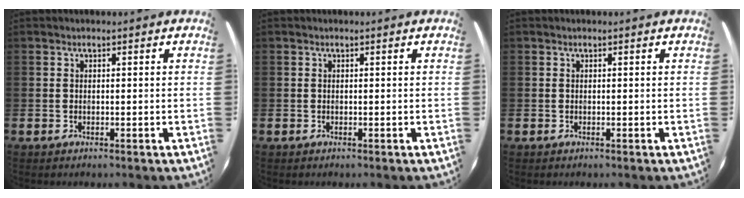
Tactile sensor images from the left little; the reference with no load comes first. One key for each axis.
{"total": 0.0}
{"total": 0.0}